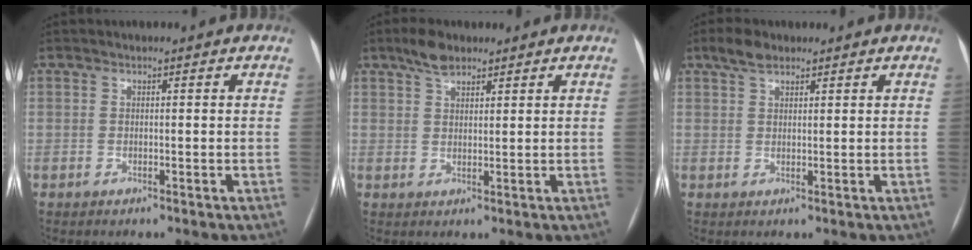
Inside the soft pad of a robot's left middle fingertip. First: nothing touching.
{"total": 3.9, "force": [2.9, 1.6, 2.0], "torque": [-0.044, 0.012, 0.054]}
{"total": 3.3, "force": [2.5, 1.4, 1.8], "torque": [-0.039, 0.013, 0.046]}